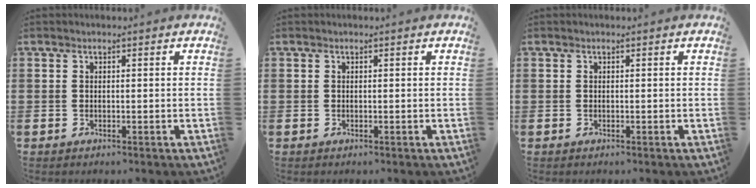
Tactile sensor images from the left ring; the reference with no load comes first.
{"total": 0.0}
{"total": 0.0}